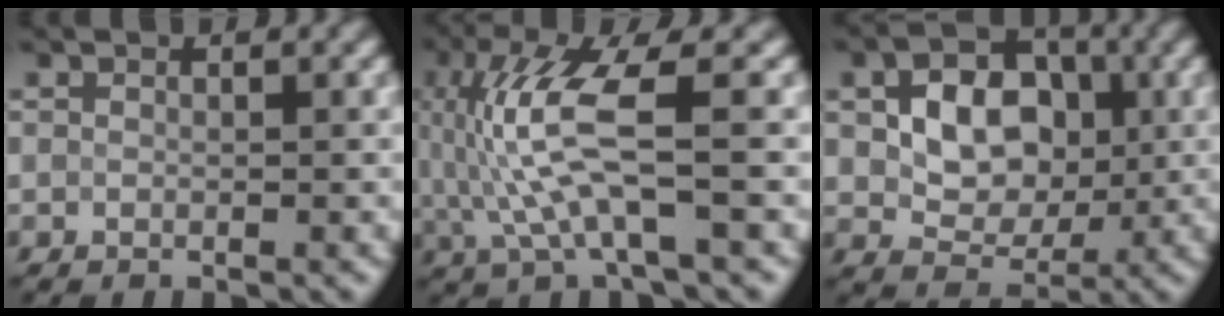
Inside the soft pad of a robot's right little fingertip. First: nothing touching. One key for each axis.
{"total": 7.3, "fx": 0.3, "fy": 1.6, "fz": 7.2, "tx": -0.169, "ty": 0.005, "tz": 0.012}
{"total": 6.6, "fx": 0.6, "fy": 4.7, "fz": 4.6, "tx": -0.078, "ty": 0.005, "tz": 0.008}